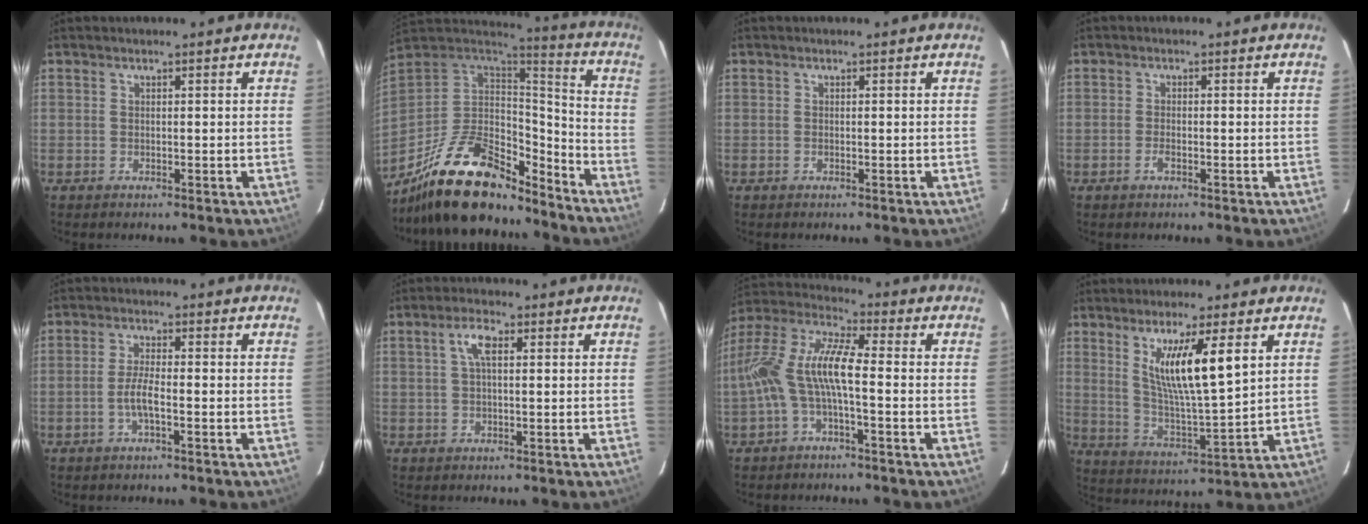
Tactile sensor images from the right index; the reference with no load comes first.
{"total": 24.2, "force": [-18.1, 9.4, 13.0], "torque": [-0.256, 0.000, -0.292]}
{"total": 0.0}
{"total": 1.7, "force": [-0.8, 0.7, 1.3], "torque": [-0.029, -0.001, -0.016]}
{"total": 3.9, "force": [-1.4, 0.6, 3.6], "torque": [-0.076, 0.001, -0.028]}
{"total": 3.7, "force": [1.0, 1.3, 3.3], "torque": [-0.066, 0.011, 0.019]}
{"total": 12.6, "force": [-2.0, 3.3, 12.0], "torque": [-0.245, 0.012, -0.042]}
{"total": 12.1, "force": [4.8, 1.0, 11.0], "torque": [-0.193, -0.017, 0.097]}